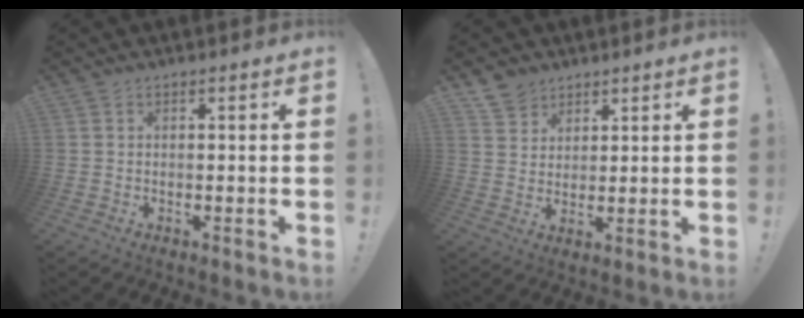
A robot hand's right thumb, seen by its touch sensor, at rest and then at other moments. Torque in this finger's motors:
{"motor_torque": [0.04, -0.03, -0.40, 0.34, -0.03]}